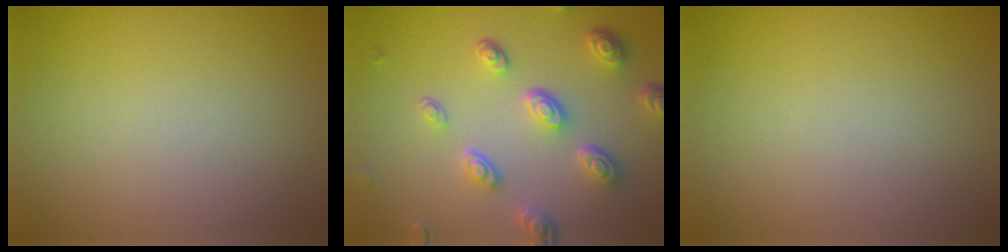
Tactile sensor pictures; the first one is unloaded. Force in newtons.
{"total": 5.2, "press": 3.9, "slide": 3.5}
{"total": 0.0}